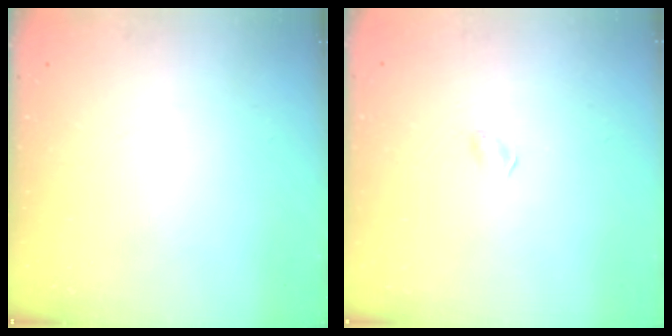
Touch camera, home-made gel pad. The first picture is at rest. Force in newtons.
{"total": 2.6, "press": 2.5, "slide": 0.4}